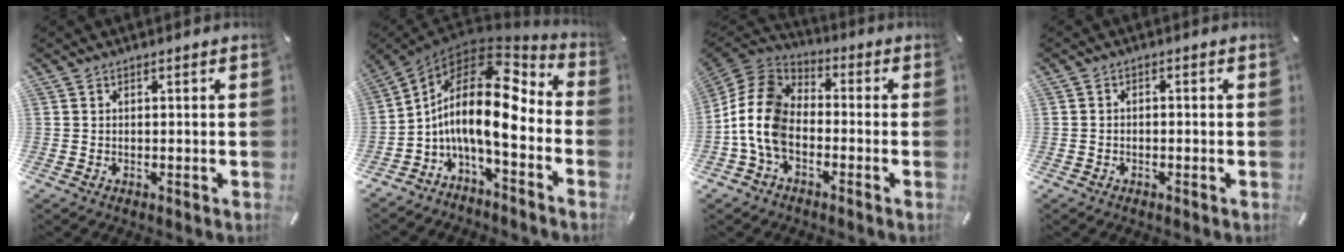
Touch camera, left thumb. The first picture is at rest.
{"total": 17.6, "force": [-0.6, 7.5, 15.9], "torque": [-0.305, -0.024, -0.021]}
{"total": 13.5, "force": [-4.3, 9.4, 8.7], "torque": [-0.199, 0.020, -0.082]}
{"total": 1.3, "force": [-0.9, 0.7, 0.5], "torque": [-0.008, 0.005, -0.020]}